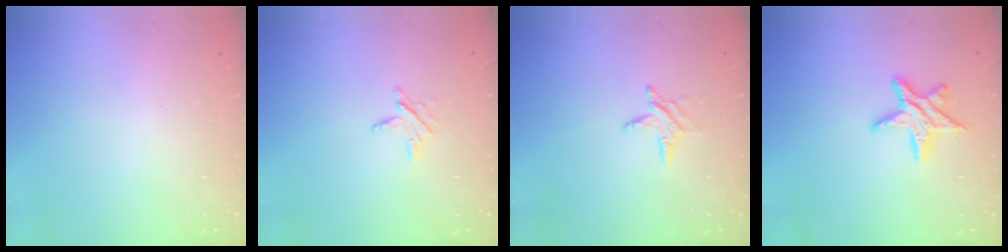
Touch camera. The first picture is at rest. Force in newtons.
{"total": 3.9, "press": 3.8, "slide": 0.5}
{"total": 5.5, "press": 5.5, "slide": 0.7}
{"total": 10.6, "press": 10.6, "slide": 0.5}